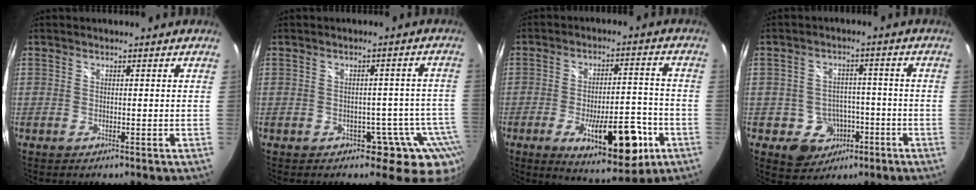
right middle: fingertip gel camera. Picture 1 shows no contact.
{"total": 9.1, "force": [-5.3, 6.7, 3.2], "torque": [-0.021, 0.030, -0.054]}
{"total": 15.6, "force": [-6.4, 6.0, 12.9], "torque": [-0.200, -0.006, -0.078]}
{"total": 7.7, "force": [-3.4, 6.6, 2.1], "torque": [-0.047, 0.017, -0.030]}